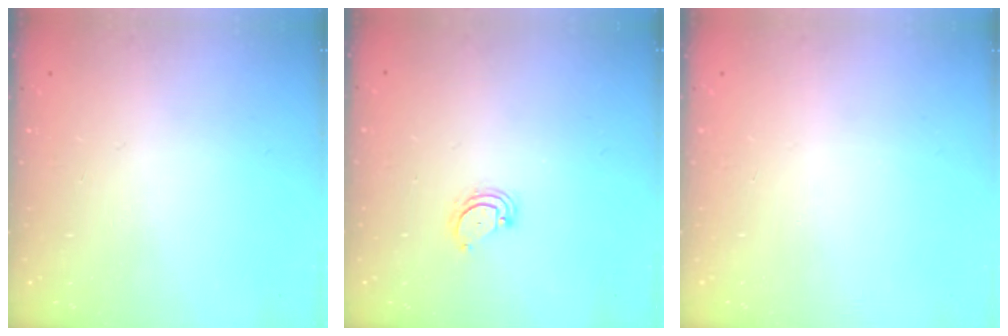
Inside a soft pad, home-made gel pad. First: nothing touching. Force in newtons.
{"total": 2.3, "press": 2.3, "slide": 0.2}
{"total": 0.0}